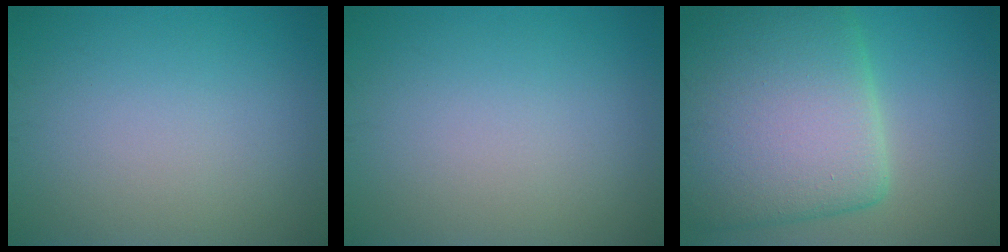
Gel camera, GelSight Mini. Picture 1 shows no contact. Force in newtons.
{"total": 0.0}
{"total": 12.6, "press": 12.6, "slide": 0.9}